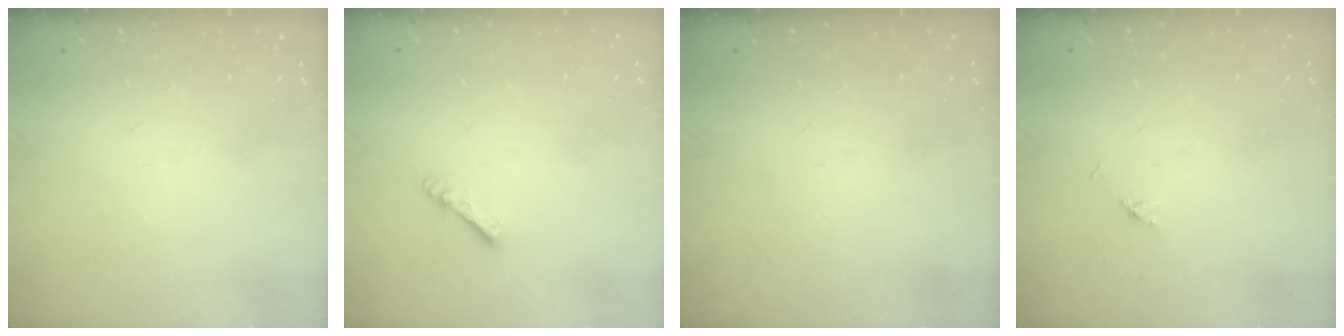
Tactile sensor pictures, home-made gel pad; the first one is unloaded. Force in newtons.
{"total": 2.9, "press": 2.8, "slide": 0.4}
{"total": 0.0}
{"total": 2.1, "press": 2.1, "slide": 0.3}